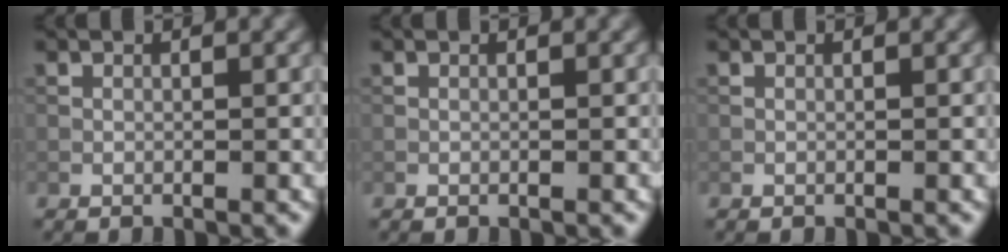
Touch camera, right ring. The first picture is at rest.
{"total": 0.0}
{"total": 0.0}